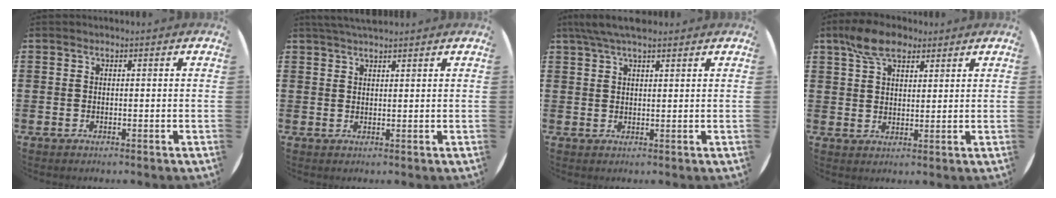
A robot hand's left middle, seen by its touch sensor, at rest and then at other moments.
{"total": 2.2, "force": [2.1, 0.2, 0.8], "torque": [-0.019, 0.002, 0.038]}
{"total": 4.1, "force": [3.3, 0.9, 2.3], "torque": [-0.053, 0.002, 0.059]}
{"total": 6.6, "force": [4.8, 3.2, 3.2], "torque": [-0.069, 0.003, 0.088]}